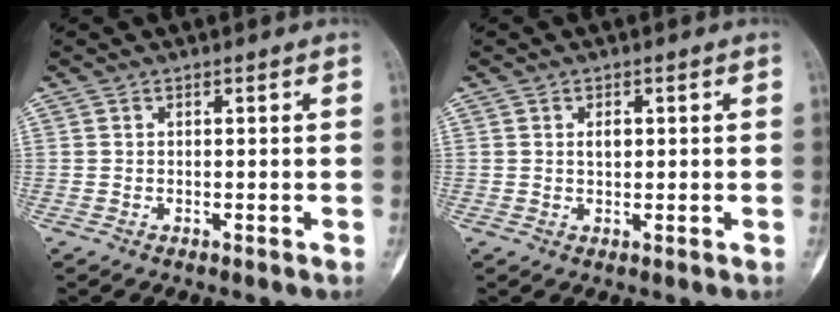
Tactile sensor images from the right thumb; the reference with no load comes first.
{"total": 1.8, "force": [0.4, 1.1, 1.4], "torque": [-0.020, 0.000, 0.007]}